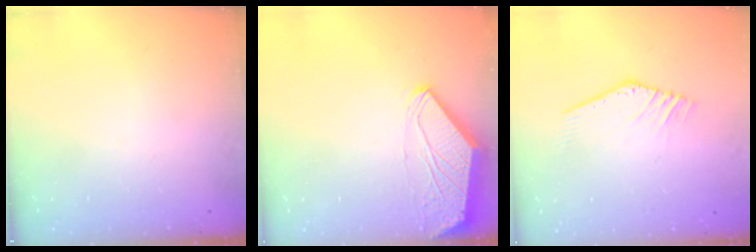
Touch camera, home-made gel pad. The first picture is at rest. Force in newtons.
{"total": 0.0}
{"total": 3.2, "press": 3.2, "slide": 0.2}